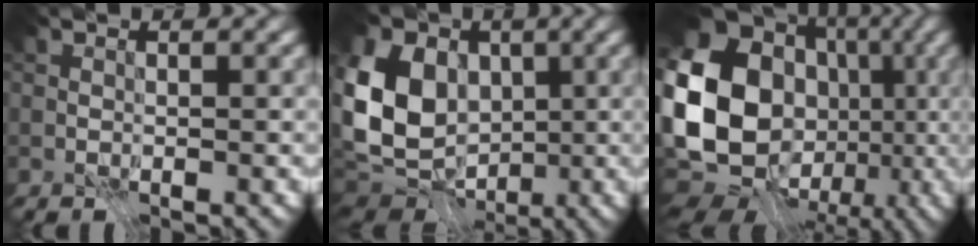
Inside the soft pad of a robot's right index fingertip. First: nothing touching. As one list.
[{"total": 13.8, "force": [-0.3, 10.9, 8.6], "torque": [-0.188, 0.014, -0.013]}, {"total": 18.4, "force": [-1.5, 14.4, 11.4], "torque": [-0.239, 0.000, -0.028]}]